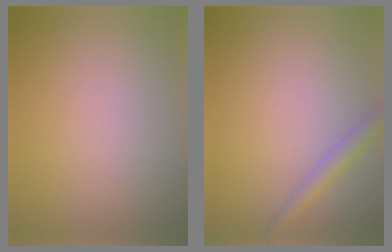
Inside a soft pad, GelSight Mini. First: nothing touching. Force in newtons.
{"total": 2.0, "press": 2.0, "slide": 0.0}